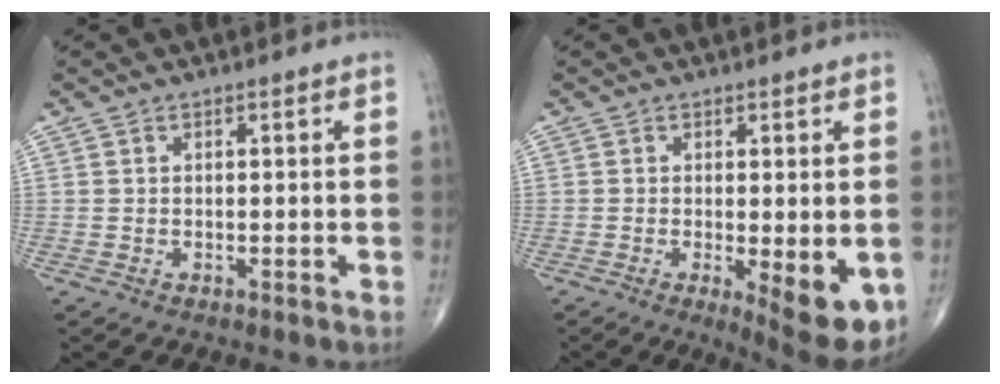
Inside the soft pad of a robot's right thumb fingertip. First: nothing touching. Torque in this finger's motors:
{"motor_torque": [-0.35, 0.89, 0.36, 0.24, 0.02]}